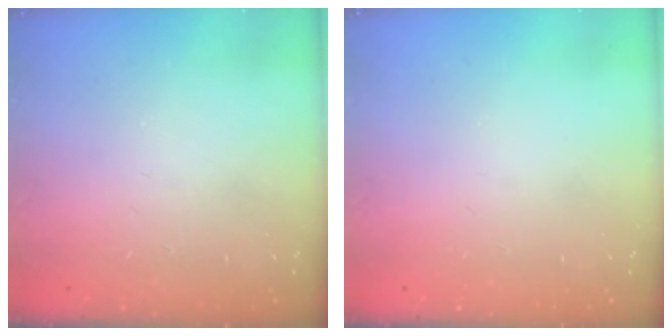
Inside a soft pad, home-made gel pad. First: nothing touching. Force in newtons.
{"total": 0.0}